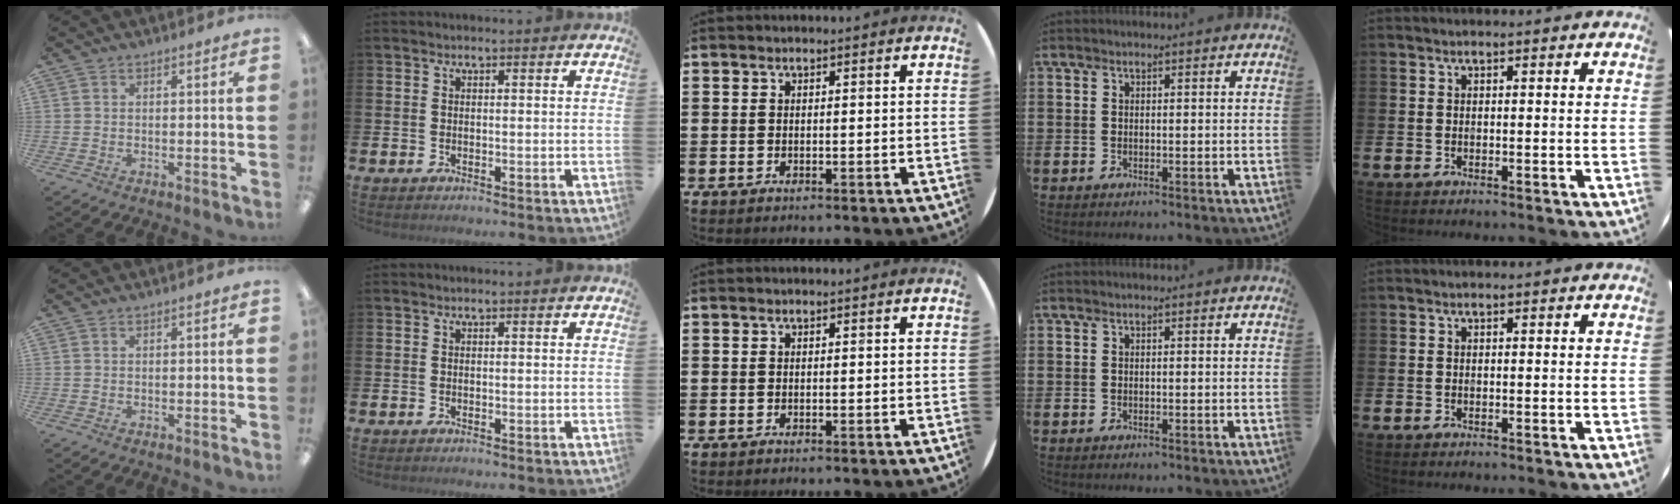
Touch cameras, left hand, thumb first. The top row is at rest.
{}